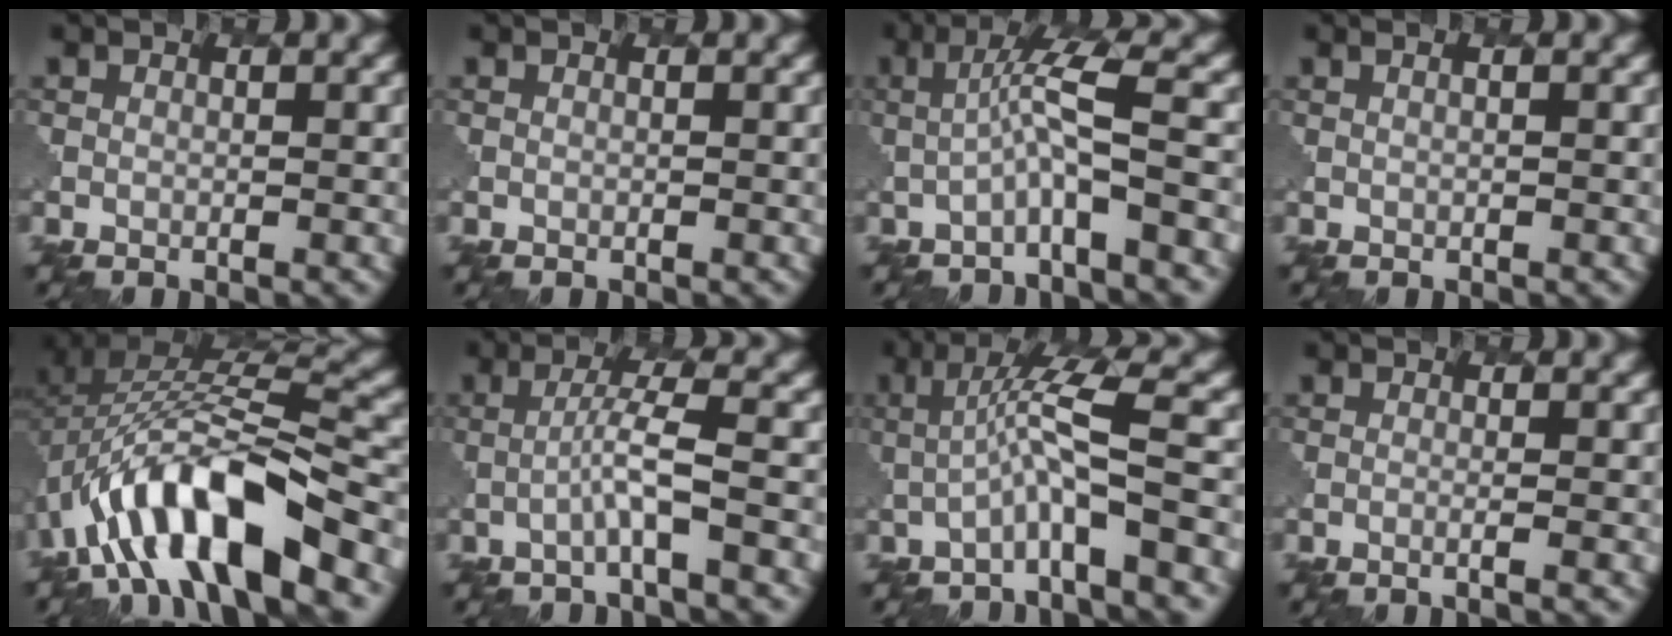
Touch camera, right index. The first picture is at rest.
{"total": 0.0}
{"total": 3.9, "force": [-0.9, 0.2, 3.8], "torque": [-0.065, 0.015, -0.025]}
{"total": 0.7, "force": [0.4, 0.2, 0.6], "torque": [-0.007, -0.002, 0.003]}
{"total": 12.5, "force": [-6.2, 4.5, 9.9], "torque": [-0.160, 0.011, -0.101]}
{"total": 2.9, "force": [-0.9, 0.0, 2.8], "torque": [-0.048, 0.015, -0.025]}
{"total": 4.7, "force": [-1.2, 0.4, 4.6], "torque": [-0.078, 0.017, -0.028]}
{"total": 1.1, "force": [-0.3, 0.2, 1.0], "torque": [-0.003, 0.000, -0.018]}